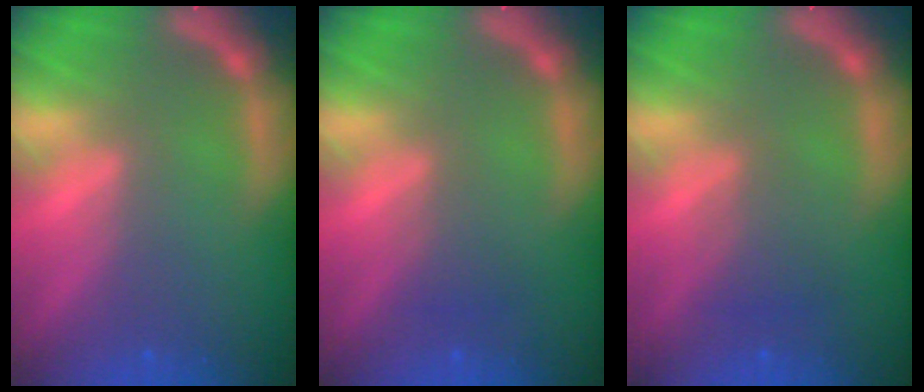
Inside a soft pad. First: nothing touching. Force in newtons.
{"total": 1.5}
{"total": 2.0}